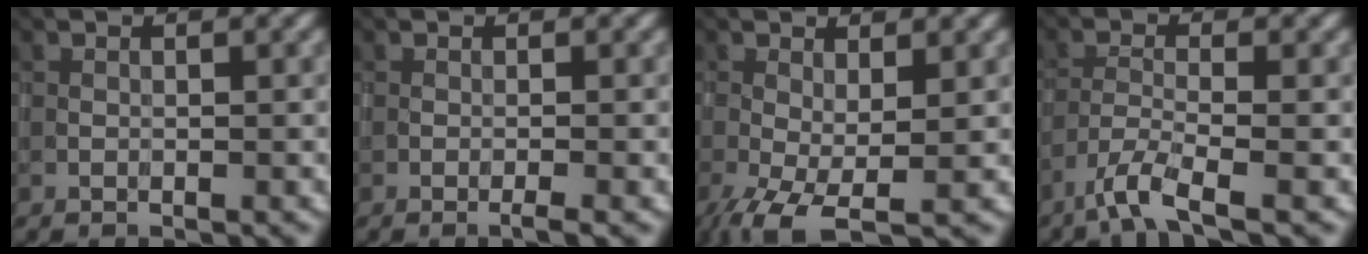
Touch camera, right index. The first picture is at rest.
{"total": 1.2, "force": [-0.5, 0.1, 1.0], "torque": [-0.011, 0.001, -0.012]}
{"total": 4.8, "force": [-2.1, 1.6, 4.0], "torque": [-0.091, -0.014, -0.040]}
{"total": 3.5, "force": [-2.5, 0.5, 2.5], "torque": [-0.052, -0.002, -0.061]}